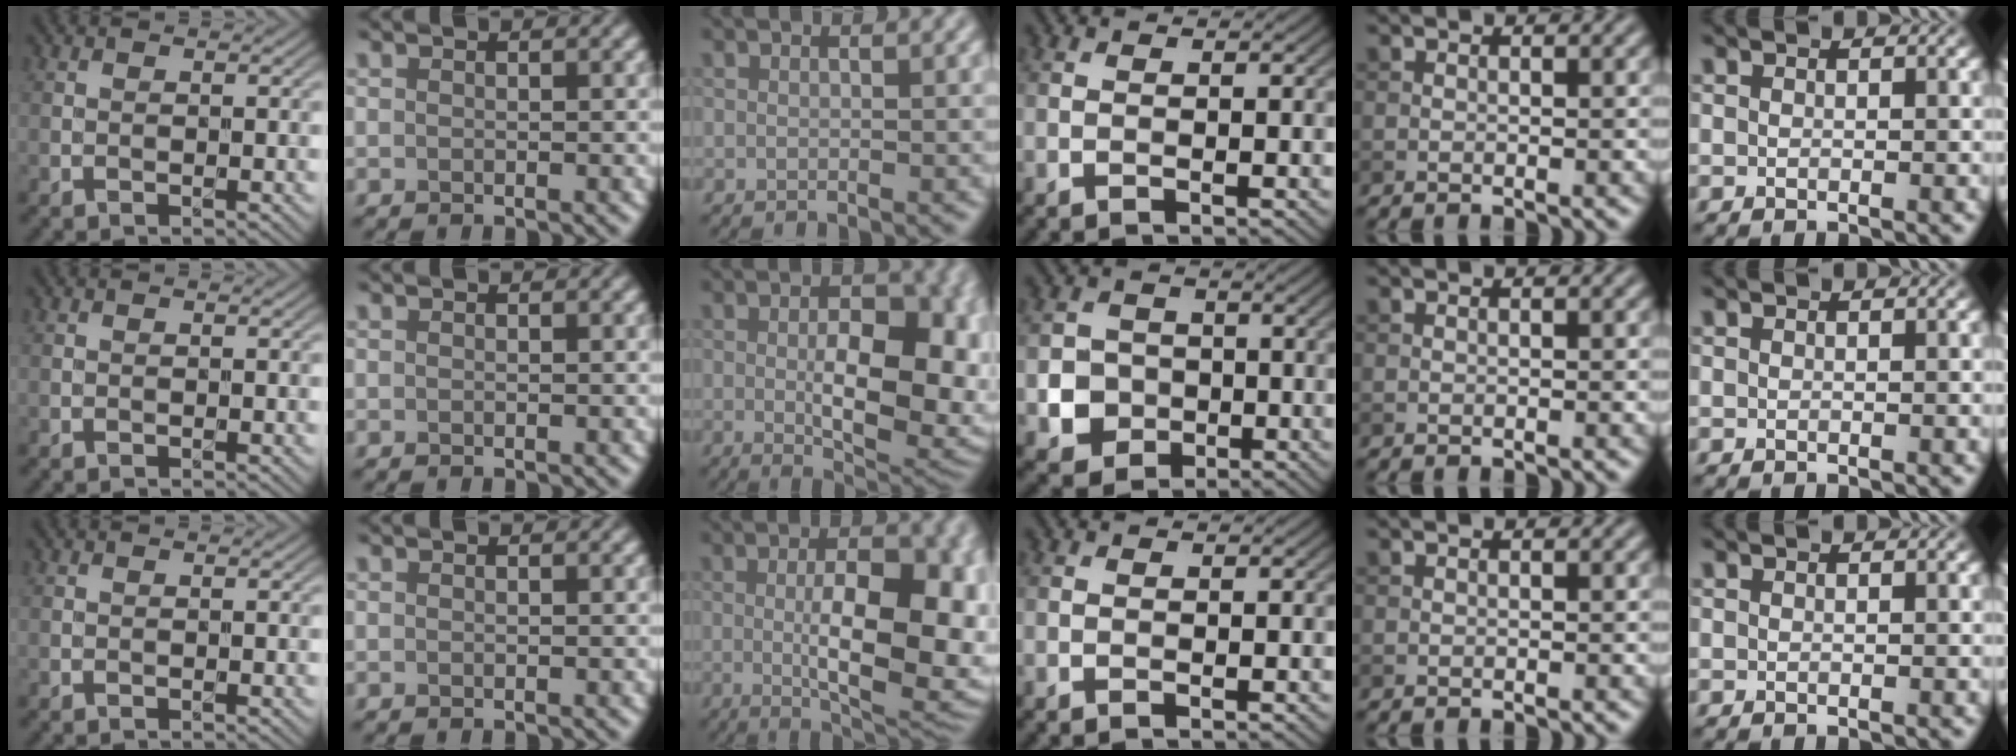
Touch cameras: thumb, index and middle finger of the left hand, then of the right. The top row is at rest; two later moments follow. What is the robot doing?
{"motion": "unscrew", "object": "dispenser bottle"}